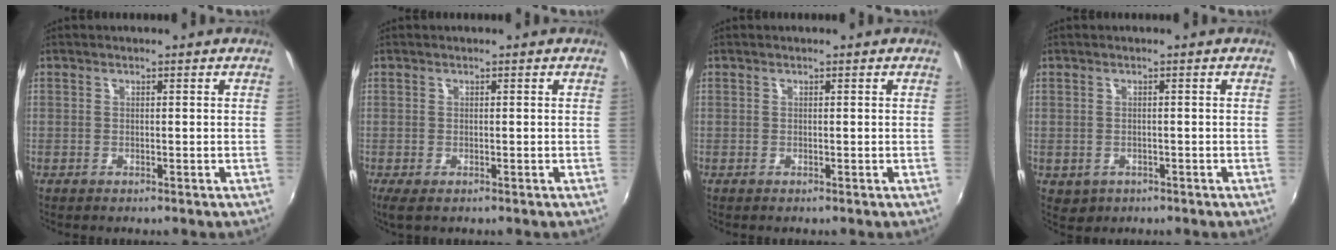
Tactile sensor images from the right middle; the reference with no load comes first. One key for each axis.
{"total": 1.5, "fx": -0.6, "fy": 0.7, "fz": 1.2, "tx": -0.025, "ty": -0.006, "tz": -0.009}
{"total": 0.0}
{"total": 2.6, "fx": -0.7, "fy": 2.3, "fz": 1.0, "tx": -0.022, "ty": -0.004, "tz": -0.004}